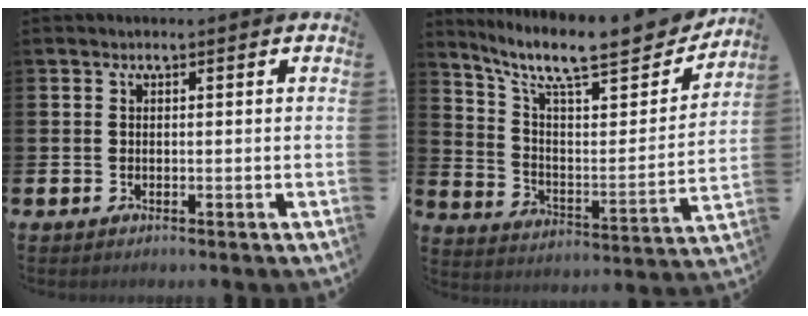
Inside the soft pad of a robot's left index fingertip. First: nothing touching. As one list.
[{"total": 11.5, "force": [9.5, 3.1, 5.6], "torque": [-0.126, -0.069, 0.157]}]